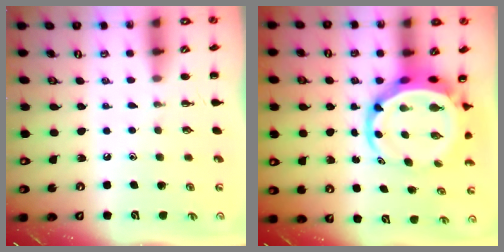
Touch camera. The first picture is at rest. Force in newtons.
{"total": 8.5, "press": 8.0, "slide": 2.9}